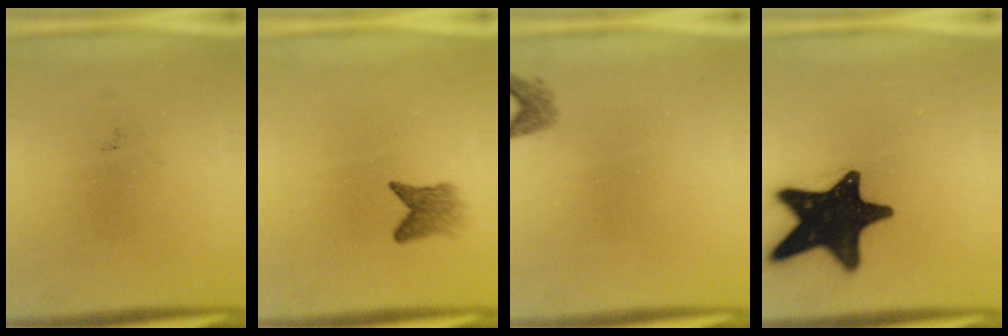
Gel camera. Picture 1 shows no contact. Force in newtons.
{"total": 2.4}
{"total": 1.4}
{"total": 18.8}